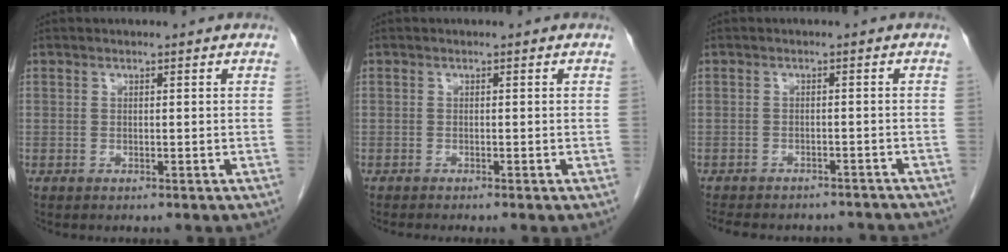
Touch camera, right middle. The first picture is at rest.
{"total": 1.7, "force": [-1.4, -0.3, 0.9], "torque": [-0.005, 0.003, -0.020]}
{"total": 13.1, "force": [-11.7, 4.2, 4.1], "torque": [-0.079, 0.009, -0.138]}